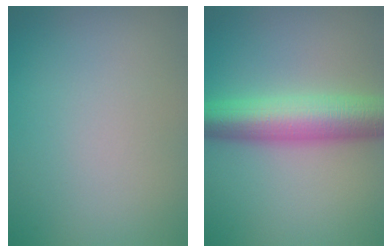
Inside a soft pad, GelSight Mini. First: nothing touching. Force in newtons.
{"total": 7.7, "press": 7.7, "slide": 0.0}